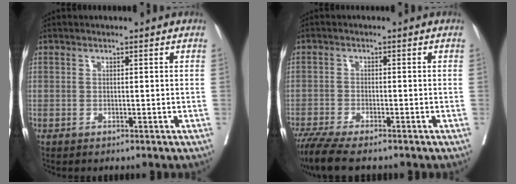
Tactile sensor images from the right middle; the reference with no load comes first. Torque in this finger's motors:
{"motor_torque": [0.39, -0.40, 0.10, 0.06]}